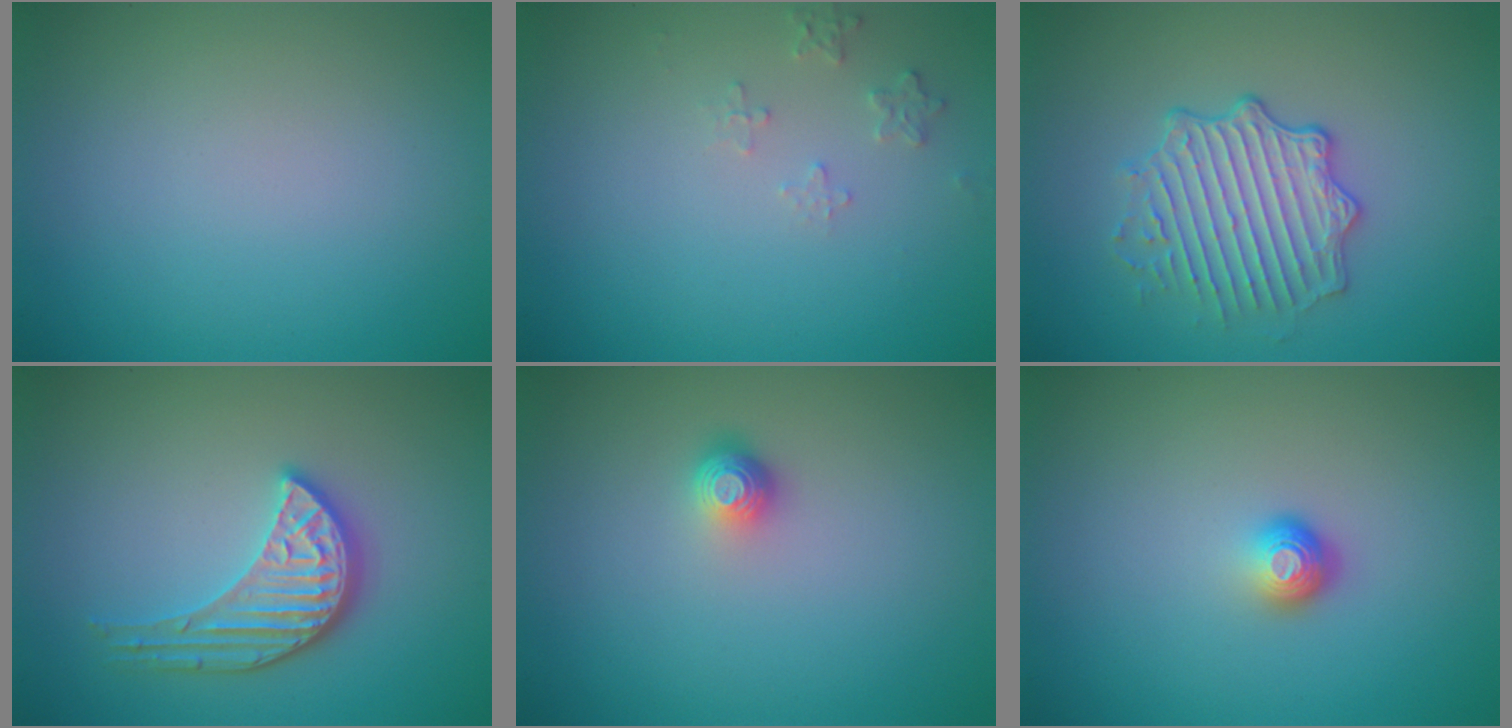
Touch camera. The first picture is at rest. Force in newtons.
{"total": 1.3, "press": 1.3, "slide": 0.2}
{"total": 4.2, "press": 3.8, "slide": 1.8}
{"total": 4.0, "press": 3.5, "slide": 1.9}
{"total": 1.6, "press": 1.2, "slide": 1.1}
{"total": 1.8, "press": 1.2, "slide": 1.3}